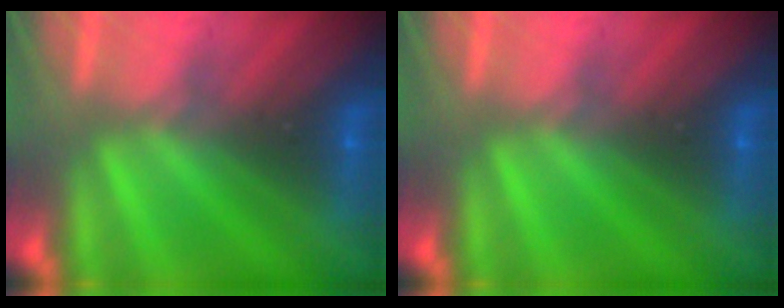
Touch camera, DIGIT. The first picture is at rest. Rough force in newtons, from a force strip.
{"total": 0.0}